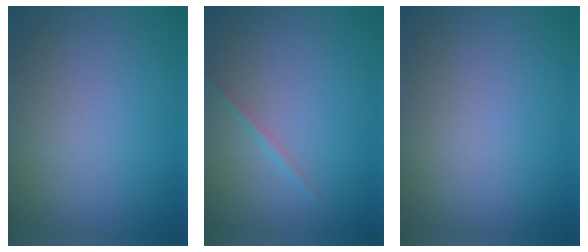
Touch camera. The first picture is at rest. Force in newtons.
{"total": 0.8, "press": 0.8, "slide": 0.1}
{"total": 0.0}